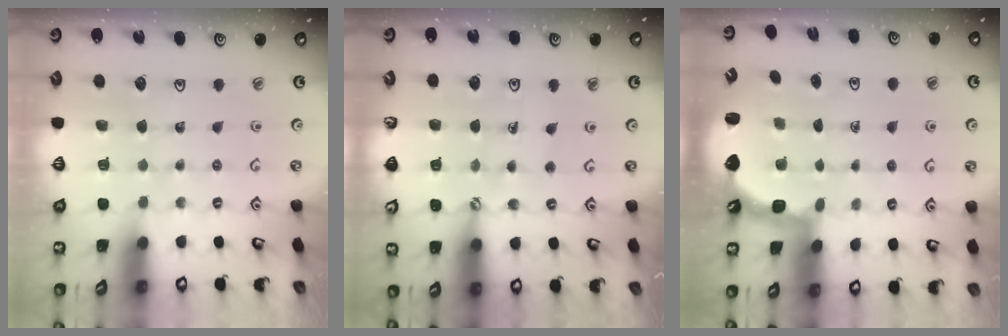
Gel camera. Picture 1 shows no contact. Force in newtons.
{"total": 2.5, "press": 2.2, "slide": 1.3}
{"total": 2.5, "press": 2.2, "slide": 1.3}